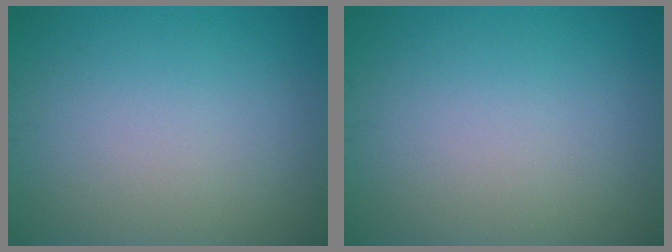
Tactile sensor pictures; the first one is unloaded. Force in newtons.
{"total": 0.0}